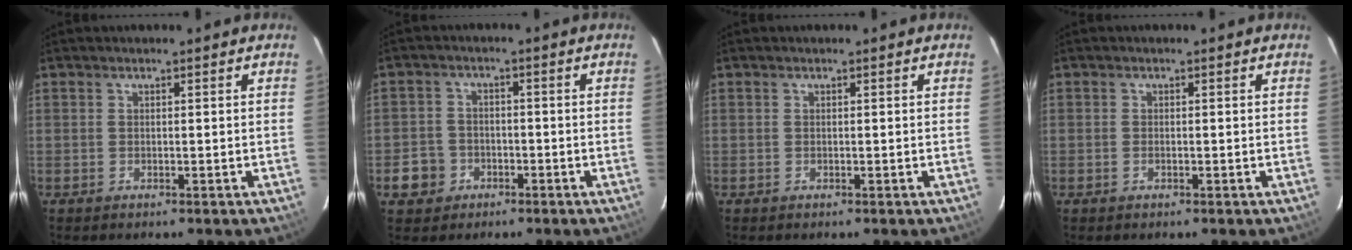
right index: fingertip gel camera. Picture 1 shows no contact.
{"total": 5.4, "force": [-2.6, 4.6, 0.9], "torque": [-0.030, 0.018, -0.040]}
{"total": 0.0}
{"total": 0.7, "force": [-0.3, 0.4, 0.4], "torque": [-0.010, -0.001, -0.006]}